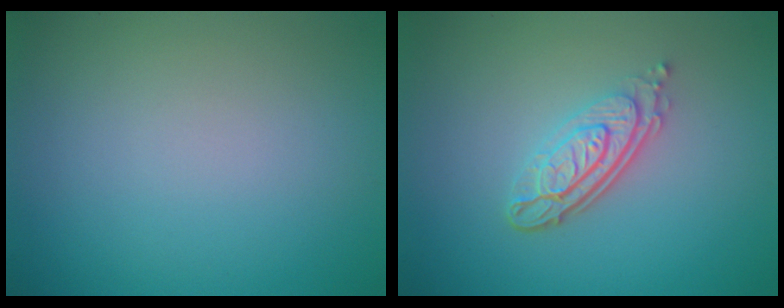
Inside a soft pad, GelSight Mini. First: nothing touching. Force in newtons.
{"total": 4.2, "press": 3.0, "slide": 2.8}